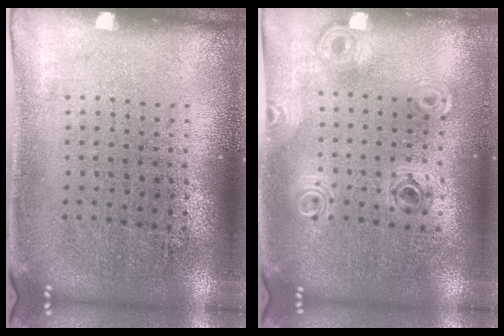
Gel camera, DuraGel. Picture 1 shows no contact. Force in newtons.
{"total": 0.8, "press": 0.8, "slide": 0.2}